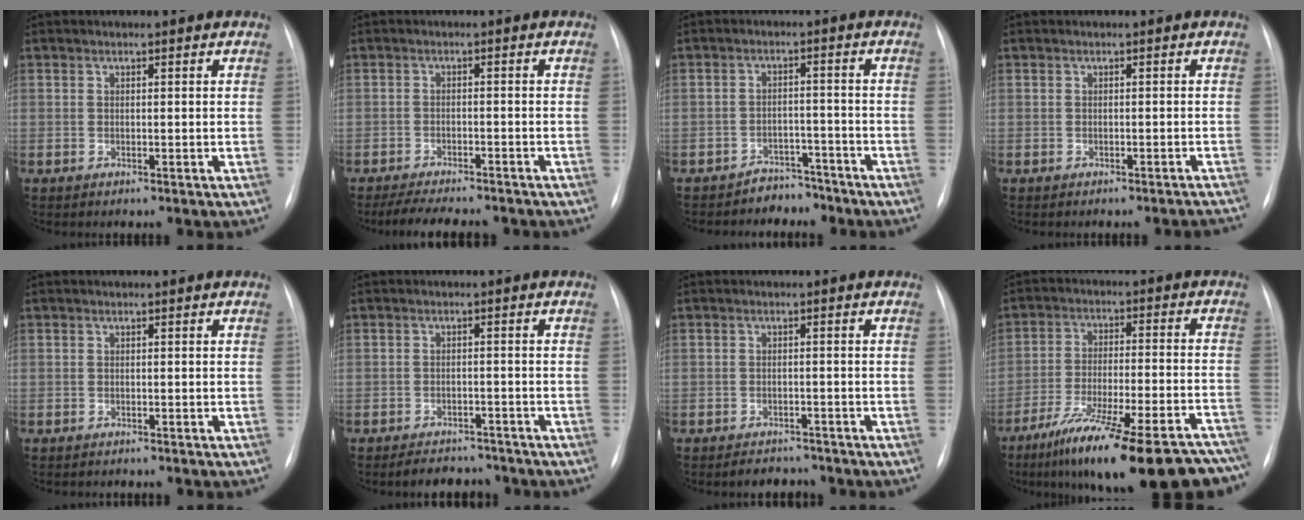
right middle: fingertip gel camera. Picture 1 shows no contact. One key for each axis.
{"total": 9.3, "fx": -8.1, "fy": 2.0, "fz": 4.0, "tx": -0.061, "ty": -0.010, "tz": -0.117}
{"total": 4.4, "fx": -3.8, "fy": 2.2, "fz": -0.4, "tx": 0.008, "ty": 0.007, "tz": -0.056}
{"total": 3.3, "fx": -3.2, "fy": 0.4, "fz": 0.9, "tx": -0.007, "ty": -0.002, "tz": -0.035}
{"total": 0.7, "fx": -0.6, "fy": 0.4, "fz": 0.0, "tx": -0.005, "ty": 0.001, "tz": -0.012}
{"total": 5.8, "fx": -5.1, "fy": 2.3, "fz": 1.2, "tx": -0.012, "ty": 0.003, "tz": -0.069}
{"total": 3.2, "fx": -2.9, "fy": 1.4, "fz": 0.3, "tx": -0.005, "ty": 0.002, "tz": -0.038}
{"total": 26.9, "fx": -21.7, "fy": 3.9, "fz": 15.6, "tx": -0.177, "ty": -0.009, "tz": -0.311}